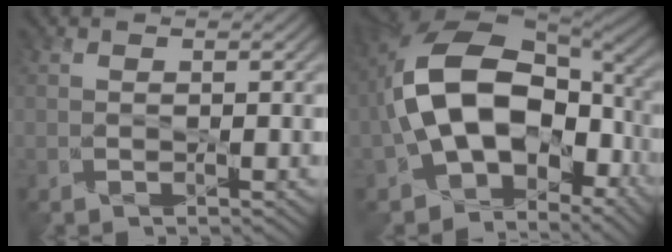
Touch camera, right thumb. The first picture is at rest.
{"total": 16.1, "force": [-1.5, 10.4, 12.2], "torque": [-0.226, 0.002, -0.024]}